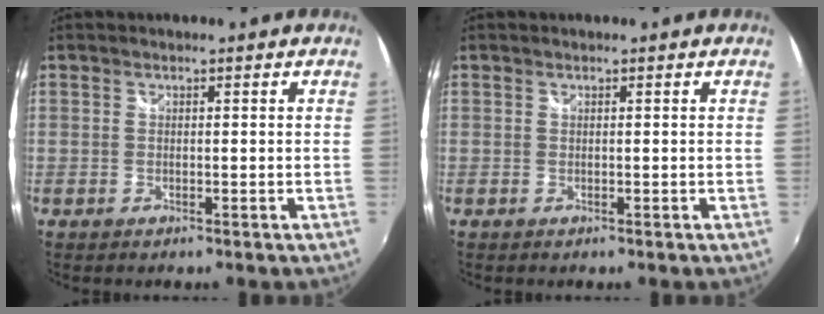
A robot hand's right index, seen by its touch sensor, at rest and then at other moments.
{"total": 0.0}